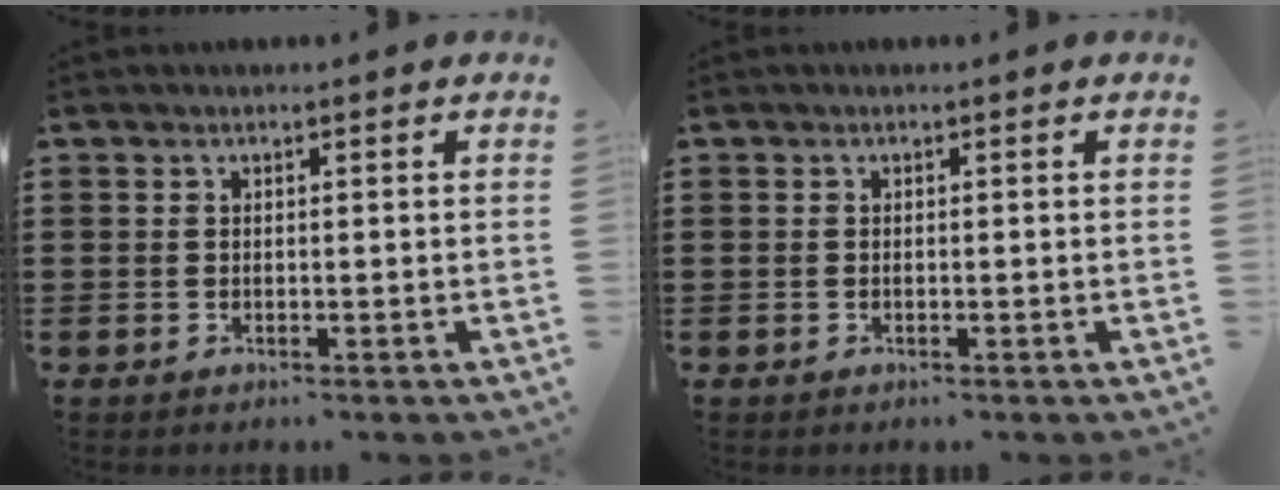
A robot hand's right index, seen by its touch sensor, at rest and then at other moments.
{"total": 0.0}